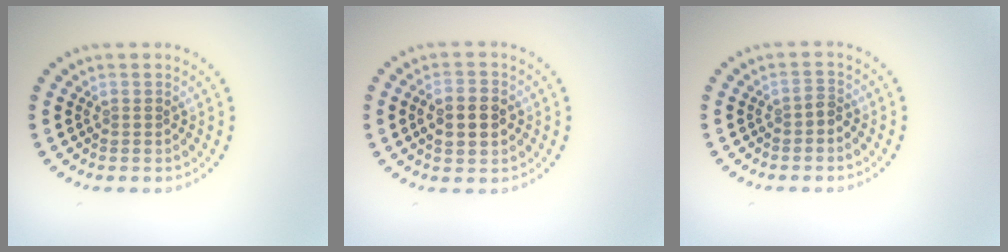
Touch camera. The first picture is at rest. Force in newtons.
{"total": 4.1, "press": 4.1, "slide": 0.1}
{"total": 1.0, "press": 0.8, "slide": 0.6}